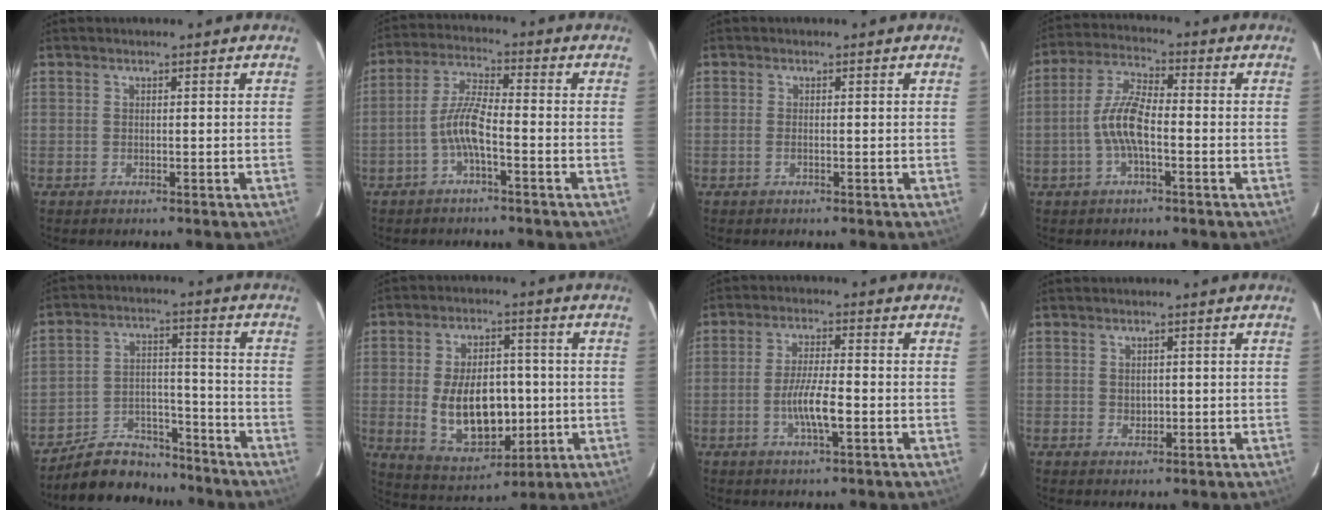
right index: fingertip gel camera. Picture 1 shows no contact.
{"total": 6.2, "force": [-2.6, 1.0, 5.5], "torque": [-0.120, 0.012, -0.050]}
{"total": 1.0, "force": [-0.3, 0.2, 0.9], "torque": [-0.019, 0.000, -0.007]}
{"total": 7.9, "force": [-2.1, 2.4, 7.3], "torque": [-0.154, 0.011, -0.042]}
{"total": 12.1, "force": [-10.8, 4.9, 2.3], "torque": [-0.059, 0.033, -0.168]}
{"total": 14.7, "force": [-1.5, 9.0, 11.6], "torque": [-0.224, -0.003, 0.001]}
{"total": 6.6, "force": [-2.1, 1.0, 6.2], "torque": [-0.120, -0.003, -0.040]}
{"total": 1.6, "force": [0.2, 1.5, 0.6], "torque": [-0.006, 0.001, 0.007]}